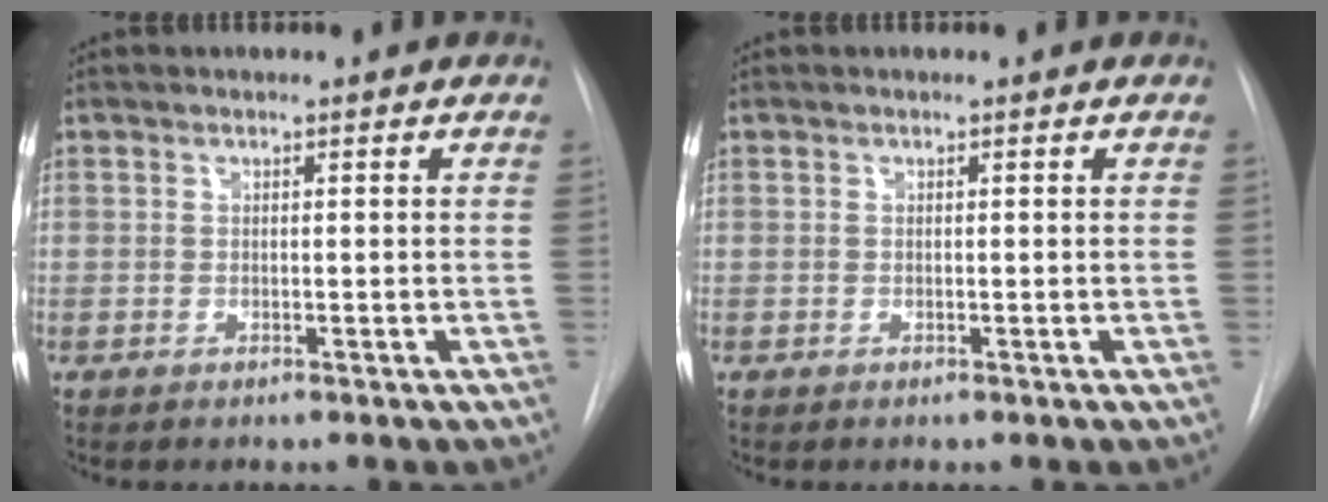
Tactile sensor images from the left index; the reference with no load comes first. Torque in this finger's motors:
{"motor_torque": [-0.02, 0.00, 0.04, 0.01]}